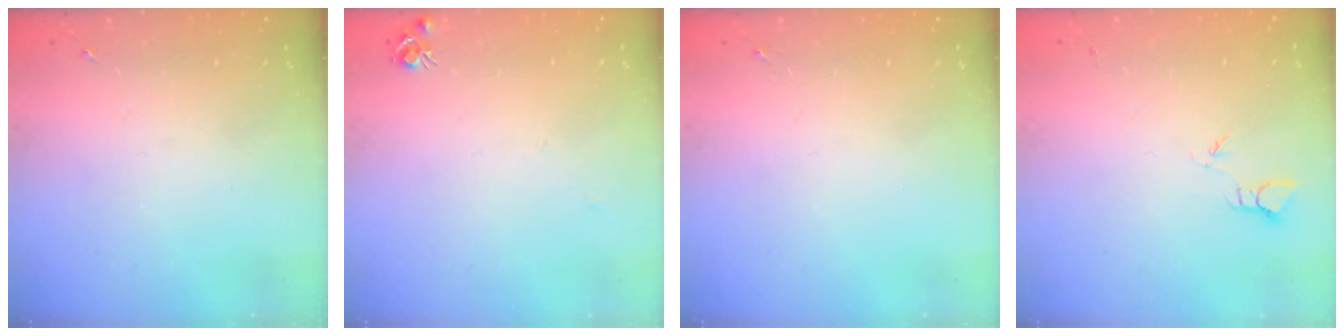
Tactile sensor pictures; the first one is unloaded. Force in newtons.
{"total": 5.1, "press": 5.0, "slide": 0.7}
{"total": 0.0}
{"total": 2.4, "press": 2.4, "slide": 0.2}